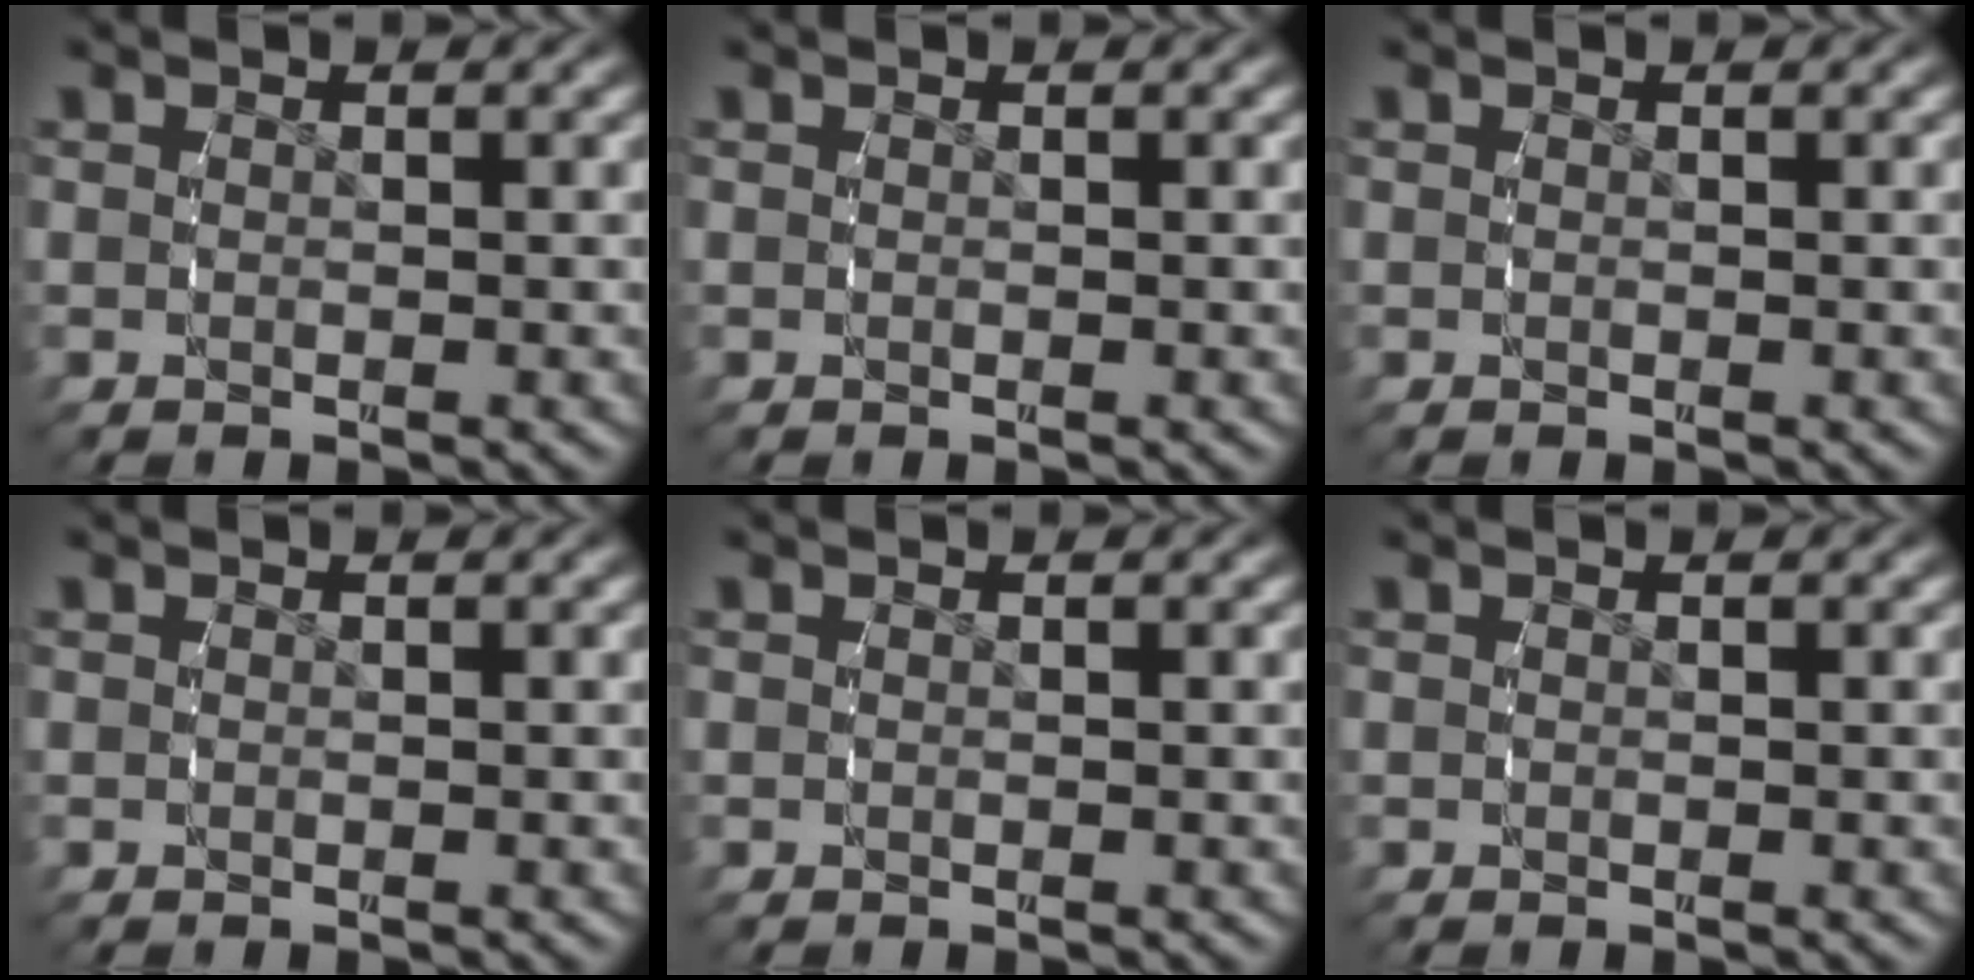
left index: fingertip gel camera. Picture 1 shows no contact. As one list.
[{"total": 0.0}, {"total": 0.0}, {"total": 0.0}, {"total": 0.0}, {"total": 0.0}]